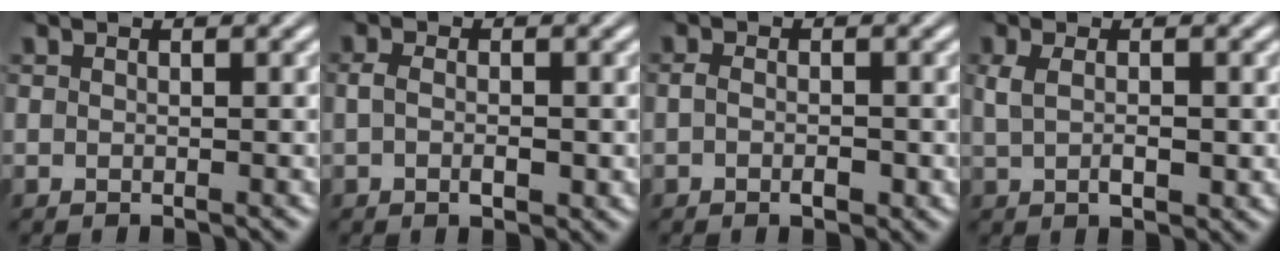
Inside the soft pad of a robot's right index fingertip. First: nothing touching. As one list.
[{"total": 1.8, "force": [-0.3, 0.6, 1.7], "torque": [-0.035, -0.004, -0.003]}, {"total": 1.3, "force": [-0.6, 0.3, 1.0], "torque": [-0.019, -0.005, -0.010]}, {"total": 2.6, "force": [0.2, 1.1, 2.4], "torque": [-0.051, -0.007, 0.011]}]